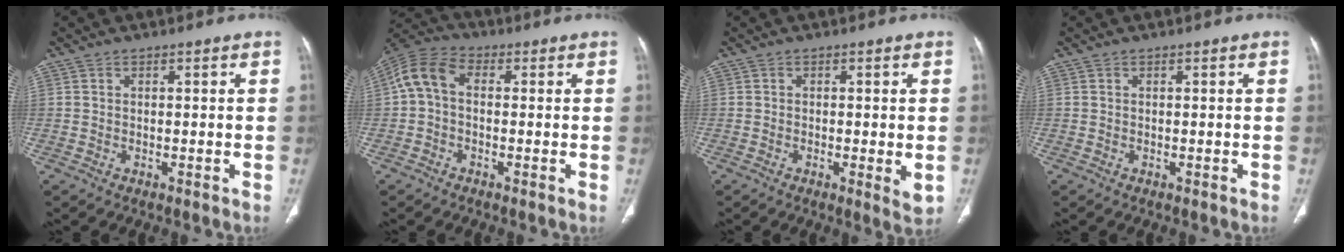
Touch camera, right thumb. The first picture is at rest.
{"total": 7.8, "force": [0.2, 5.3, 5.7], "torque": [-0.110, 0.026, -0.008]}
{"total": 3.6, "force": [-0.5, 1.0, 3.4], "torque": [-0.051, -0.012, -0.011]}
{"total": 0.0}